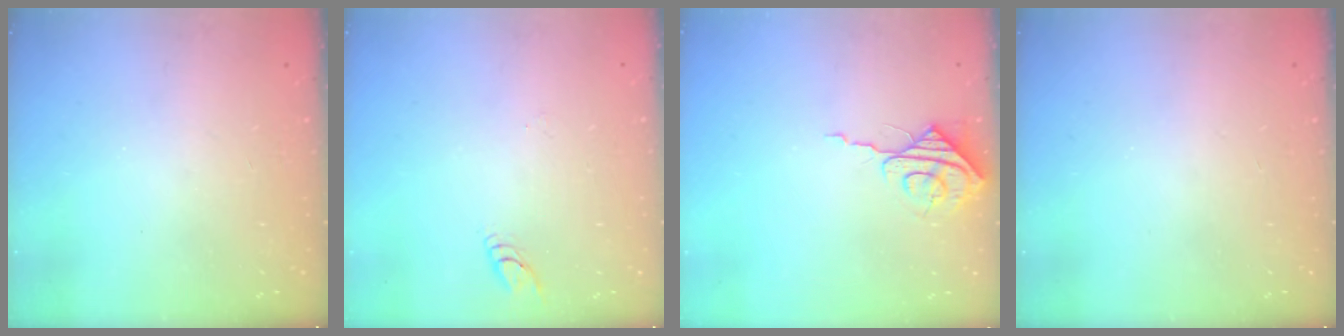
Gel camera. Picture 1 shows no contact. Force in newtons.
{"total": 3.6, "press": 3.6, "slide": 0.3}
{"total": 7.7, "press": 7.6, "slide": 0.7}
{"total": 0.0}